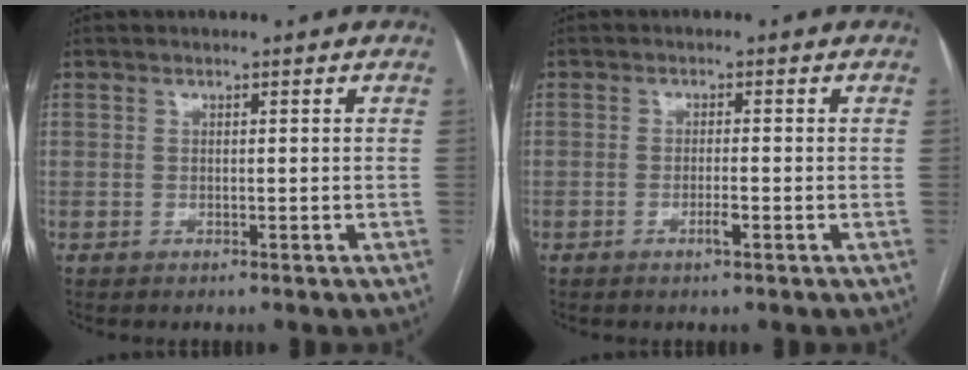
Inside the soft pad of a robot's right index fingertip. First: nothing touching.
{"total": 1.9, "force": [-0.9, 0.2, 1.6], "torque": [-0.031, -0.001, -0.015]}